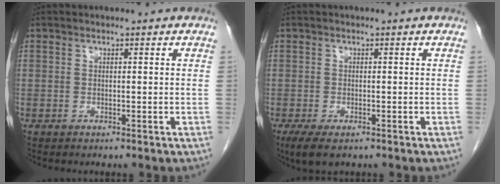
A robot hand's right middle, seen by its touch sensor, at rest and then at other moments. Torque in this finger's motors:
{"motor_torque": [0.70, -0.44, 0.02, 0.05]}